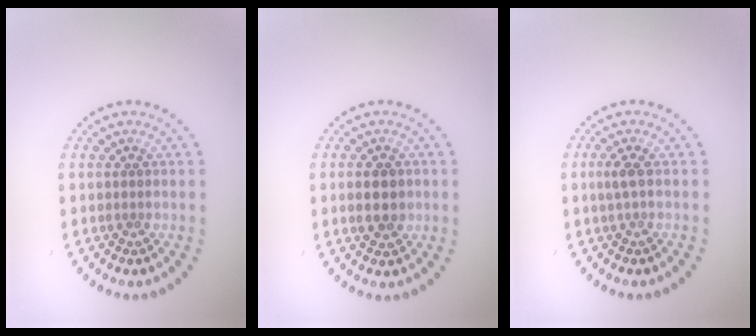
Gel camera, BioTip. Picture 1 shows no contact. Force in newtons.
{"total": 2.7, "press": 2.7, "slide": 0.2}
{"total": 1.1, "press": 1.0, "slide": 0.5}